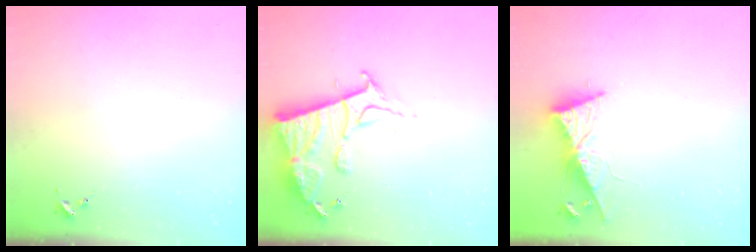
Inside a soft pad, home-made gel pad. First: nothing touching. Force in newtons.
{"total": 13.6, "press": 13.6, "slide": 1.1}
{"total": 9.3, "press": 9.3, "slide": 0.8}